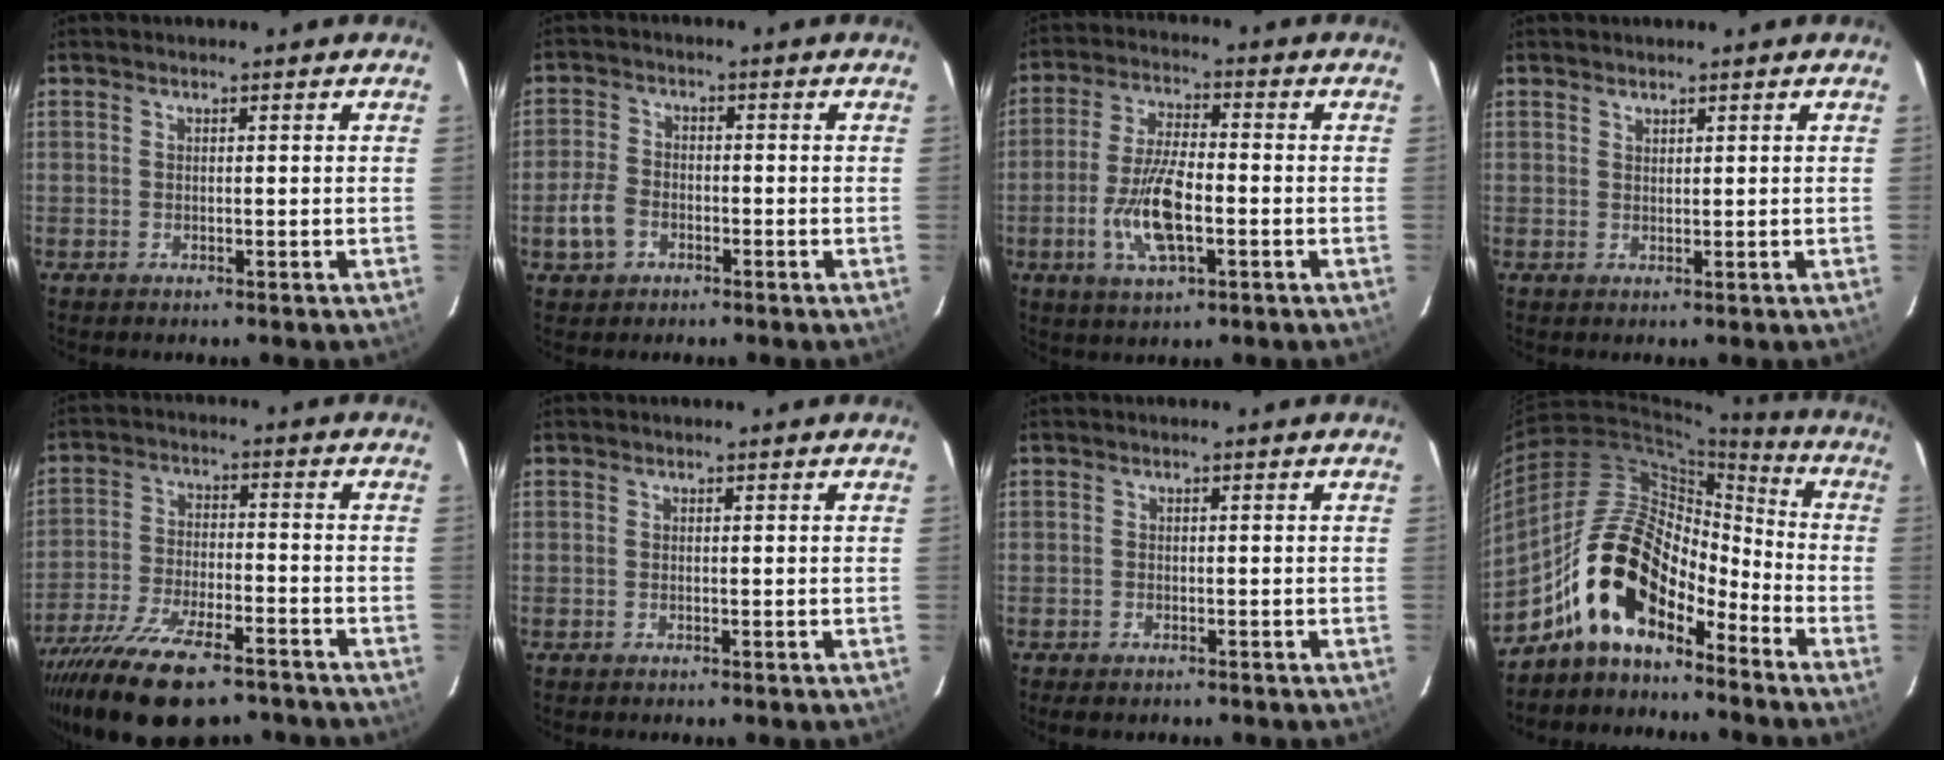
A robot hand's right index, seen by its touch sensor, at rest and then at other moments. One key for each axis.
{"total": 5.6, "fx": -2.5, "fy": 4.2, "fz": 2.8, "tx": -0.071, "ty": 0.010, "tz": -0.044}
{"total": 10.9, "fx": -3.2, "fy": 3.8, "fz": 9.7, "tx": -0.199, "ty": -0.005, "tz": -0.059}
{"total": 0.8, "fx": 0.7, "fy": 0.3, "fz": 0.1, "tx": -0.001, "ty": 0.001, "tz": 0.014}
{"total": 21.0, "fx": -16.0, "fy": 7.0, "fz": 11.6, "tx": -0.235, "ty": -0.045, "tz": -0.259}
{"total": 0.0}
{"total": 2.0, "fx": -1.5, "fy": 1.1, "fz": 0.8, "tx": -0.017, "ty": -0.004, "tz": -0.023}
{"total": 15.5, "fx": -10.8, "fy": 6.9, "fz": 8.7, "tx": -0.154, "ty": 0.021, "tz": -0.206}